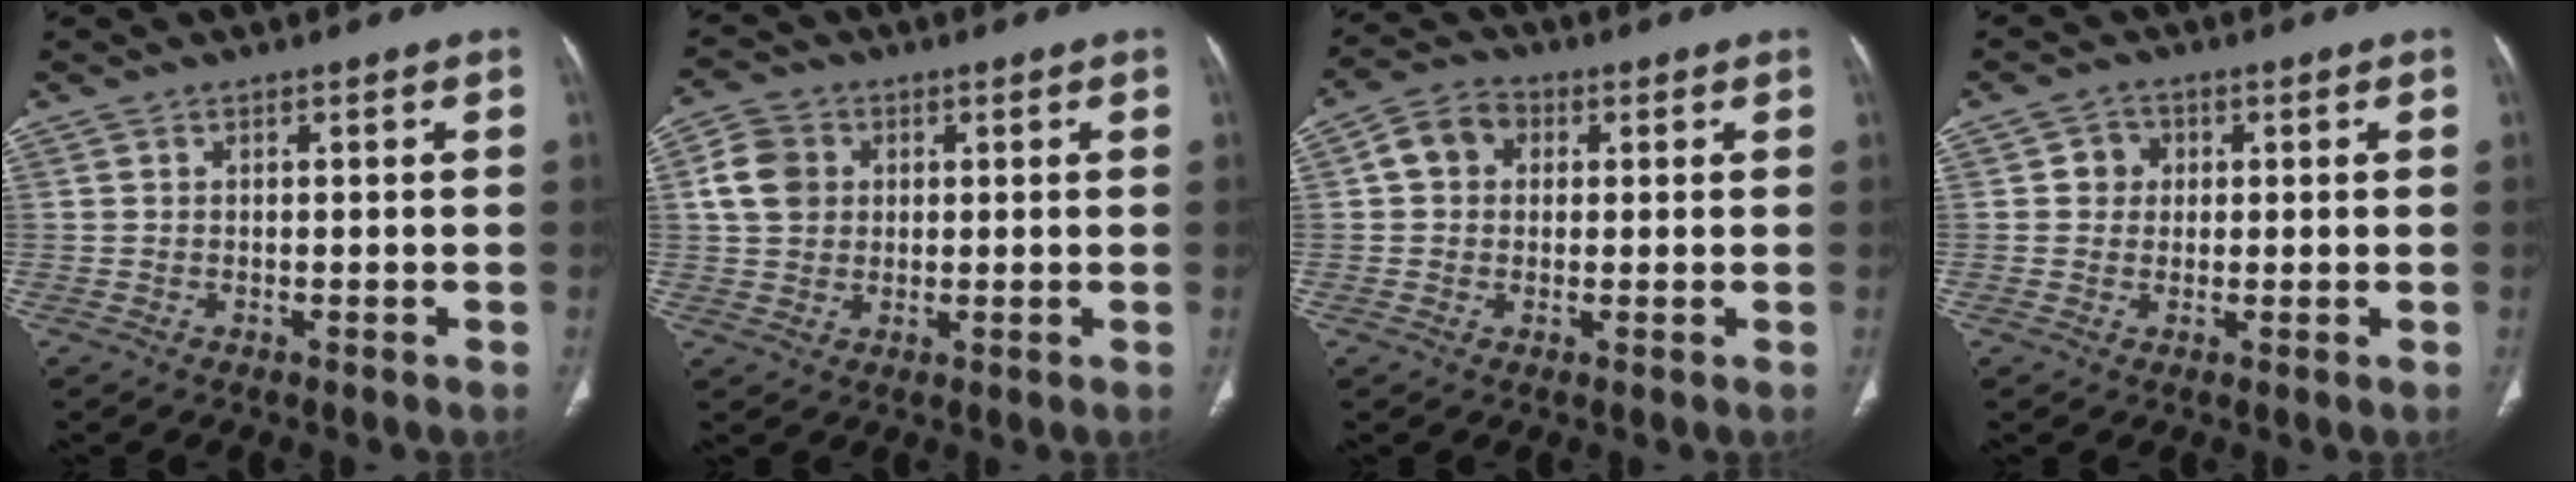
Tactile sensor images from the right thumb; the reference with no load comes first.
{"total": 6.9, "force": [1.5, 5.8, 3.3], "torque": [-0.050, 0.004, 0.025]}
{"total": 6.2, "force": [1.2, 5.1, 3.2], "torque": [-0.043, 0.012, 0.013]}
{"total": 3.4, "force": [0.6, 3.2, 1.1], "torque": [0.005, 0.005, 0.006]}